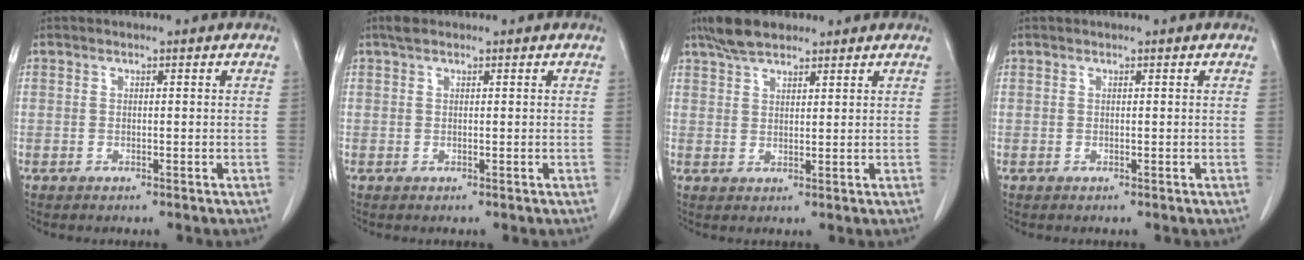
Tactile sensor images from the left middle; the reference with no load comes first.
{"total": 1.2, "force": [0.9, 0.4, 0.7], "torque": [-0.018, 0.014, 0.017]}
{"total": 5.7, "force": [4.5, 2.0, 2.8], "torque": [-0.063, 0.016, 0.086]}
{"total": 0.0}